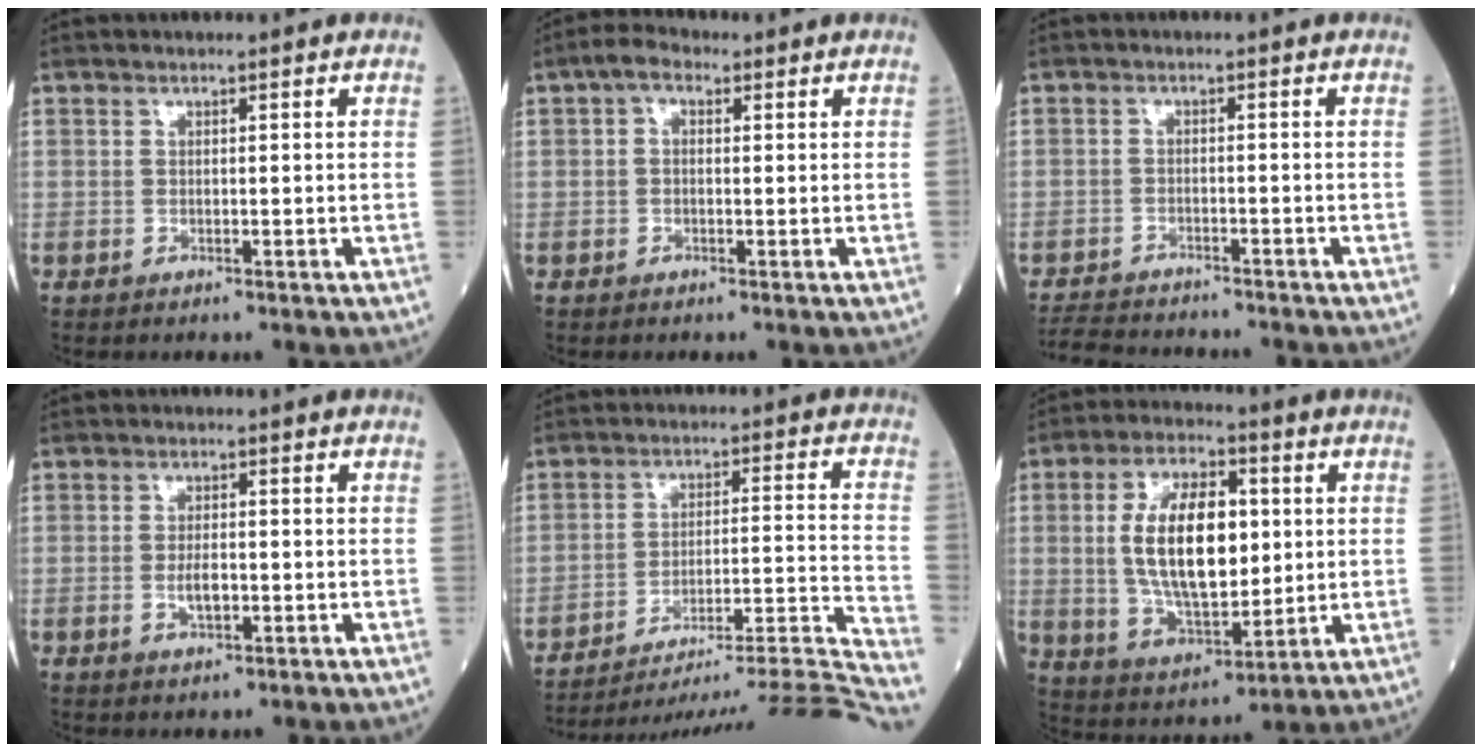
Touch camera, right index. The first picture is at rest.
{"total": 3.0, "force": [1.0, 1.8, 2.1], "torque": [-0.041, 0.017, 0.014]}
{"total": 8.4, "force": [-8.0, 1.4, 2.0], "torque": [-0.032, -0.007, -0.129]}
{"total": 3.0, "force": [-0.7, 1.1, 2.8], "torque": [-0.054, -0.001, -0.010]}
{"total": 26.3, "force": [-24.6, -3.5, 8.6], "torque": [-0.055, -0.019, -0.333]}
{"total": 14.9, "force": [1.8, 6.5, 13.2], "torque": [-0.257, 0.006, 0.037]}